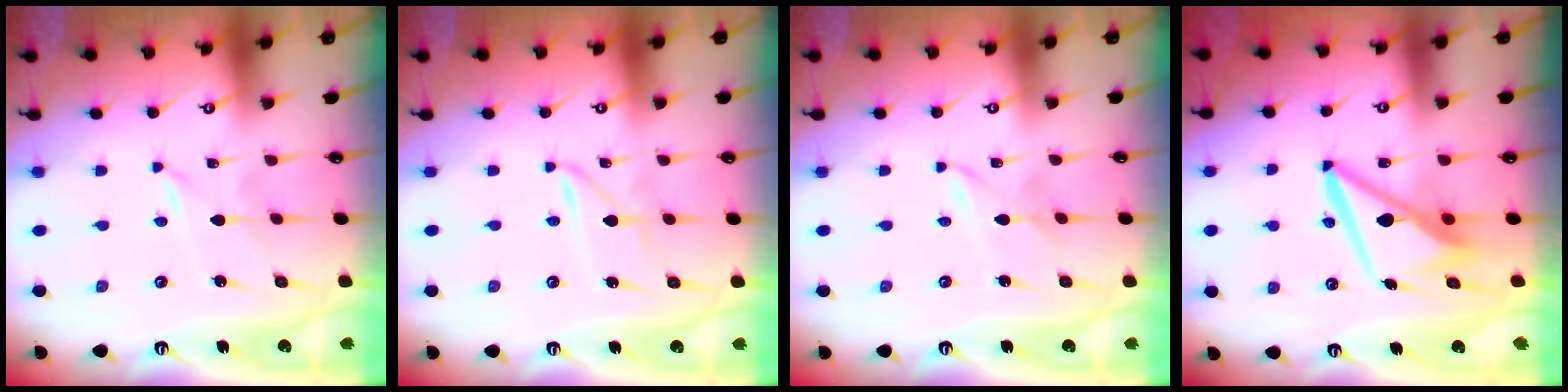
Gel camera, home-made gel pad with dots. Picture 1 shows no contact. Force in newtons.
{"total": 1.5, "press": 1.5, "slide": 0.1}
{"total": 1.5, "press": 1.5, "slide": 0.2}
{"total": 9.7, "press": 9.6, "slide": 1.6}